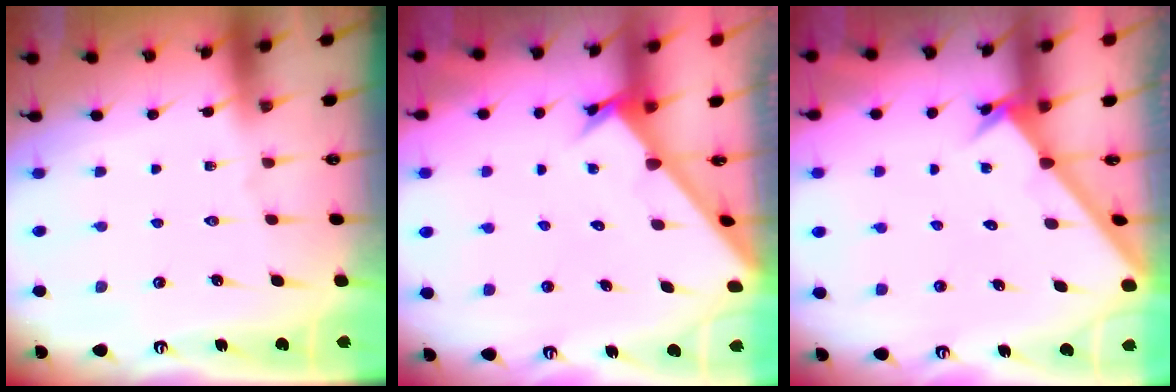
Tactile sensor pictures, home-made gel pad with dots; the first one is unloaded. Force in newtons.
{"total": 2.2, "press": 2.2, "slide": 0.1}
{"total": 1.8, "press": 1.8, "slide": 0.2}